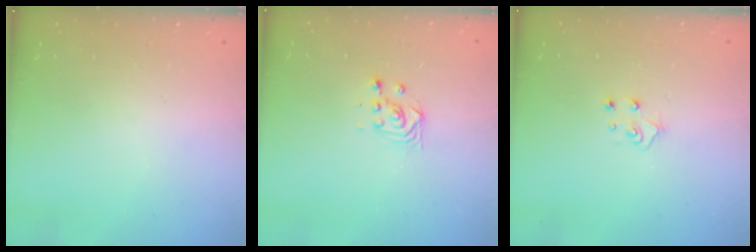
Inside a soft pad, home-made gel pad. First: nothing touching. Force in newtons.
{"total": 3.3, "press": 3.3, "slide": 0.3}
{"total": 5.1, "press": 5.1, "slide": 0.5}